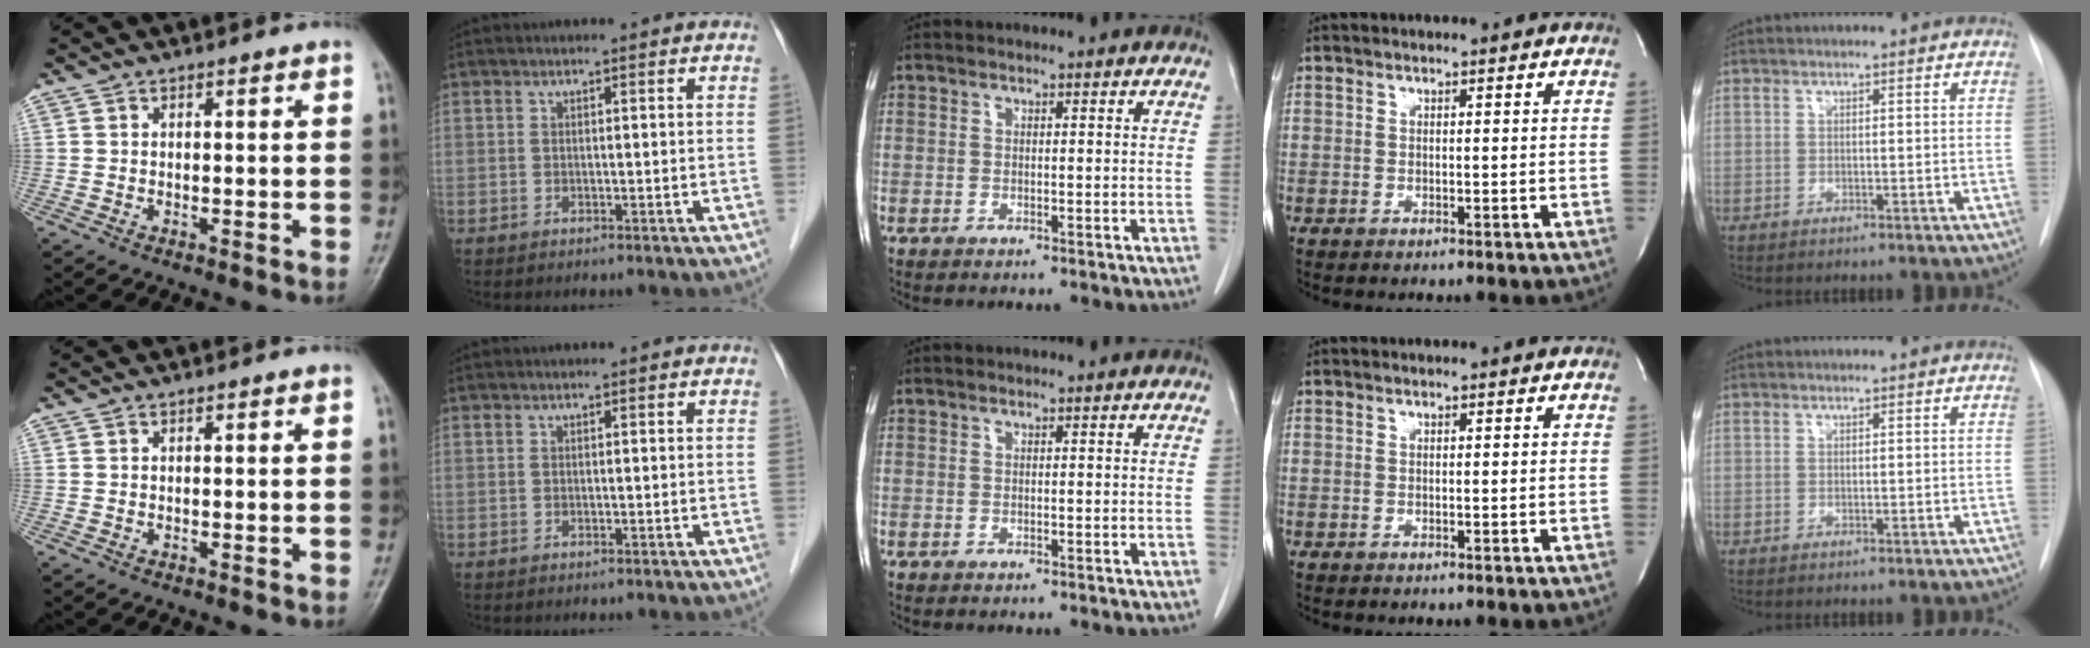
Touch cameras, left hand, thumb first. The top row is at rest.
{}